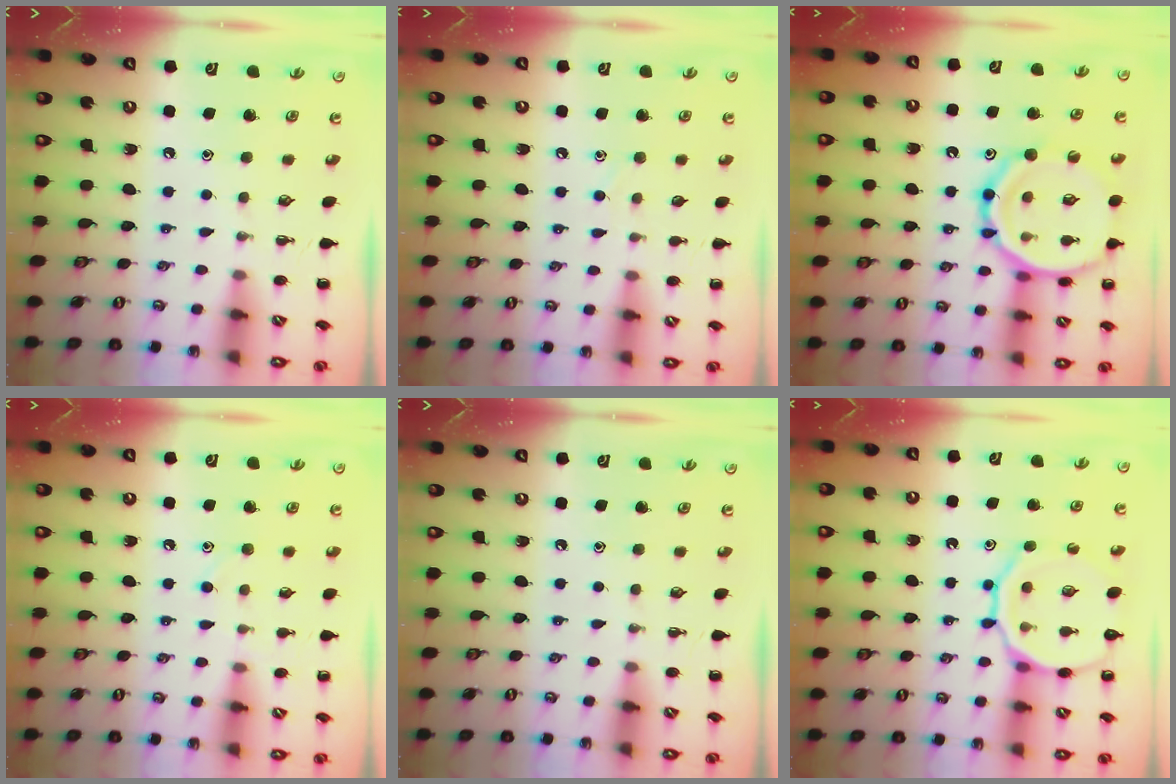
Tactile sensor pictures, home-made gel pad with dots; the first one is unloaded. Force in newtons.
{"total": 2.3, "press": 2.2, "slide": 0.9}
{"total": 19.4, "press": 19.2, "slide": 2.5}
{"total": 6.2, "press": 5.8, "slide": 2.2}
{"total": 0.0}
{"total": 14.6, "press": 14.4, "slide": 2.1}